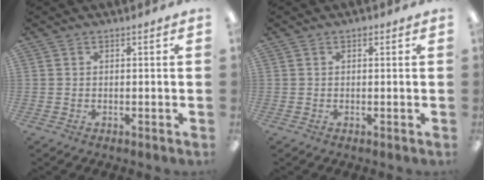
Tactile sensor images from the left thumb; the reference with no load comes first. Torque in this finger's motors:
{"motor_torque": [0.10, -0.02, 0.42, -0.26, 0.00]}